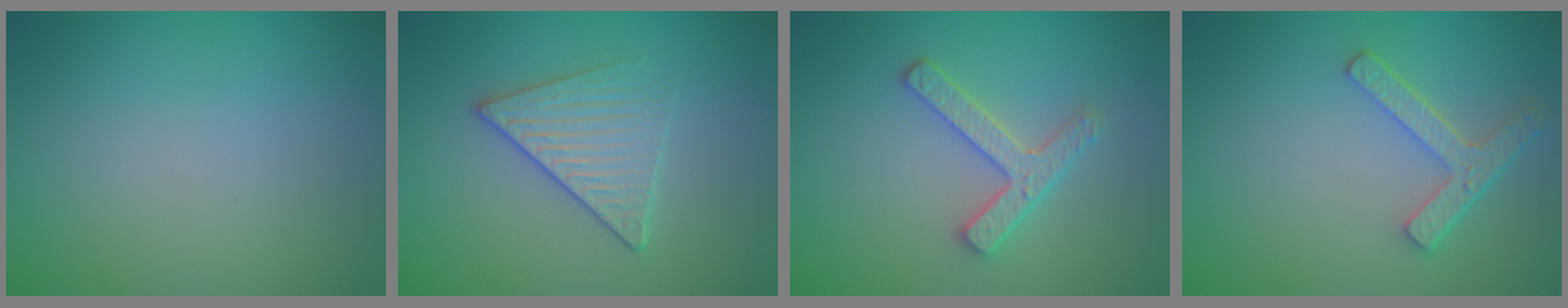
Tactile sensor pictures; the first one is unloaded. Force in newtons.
{"total": 3.1, "press": 2.9, "slide": 1.2}
{"total": 3.4, "press": 3.3, "slide": 0.6}
{"total": 3.9, "press": 3.1, "slide": 2.3}